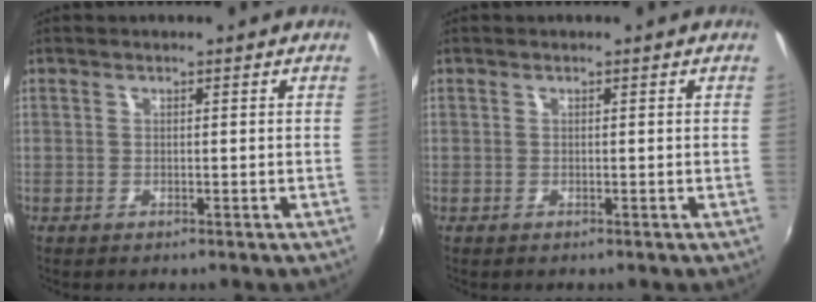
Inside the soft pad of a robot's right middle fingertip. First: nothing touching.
{"total": 0.0}